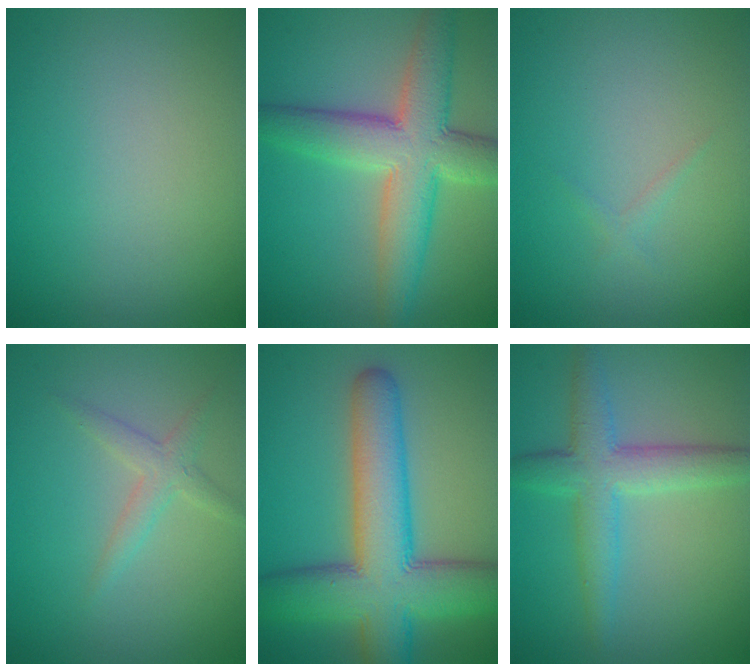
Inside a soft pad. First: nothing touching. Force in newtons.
{"total": 7.7, "press": 7.7, "slide": 0.2}
{"total": 0.7, "press": 0.7, "slide": 0.0}
{"total": 1.8, "press": 1.8, "slide": 0.0}
{"total": 10.6, "press": 10.6, "slide": 0.6}
{"total": 4.5, "press": 4.5, "slide": 0.1}